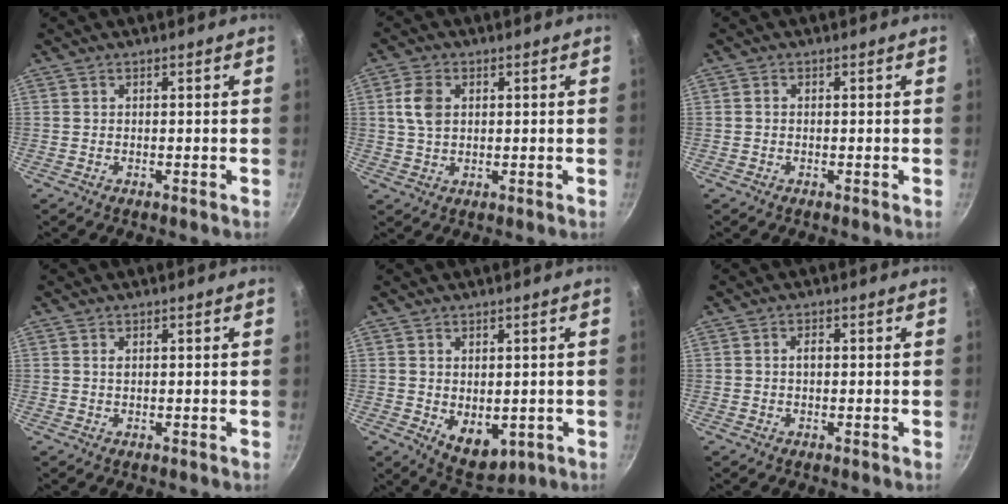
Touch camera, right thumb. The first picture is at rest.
{"total": 5.6, "force": [1.3, 3.9, 3.9], "torque": [-0.068, 0.001, 0.022]}
{"total": 0.7, "force": [-0.1, 0.6, 0.4], "torque": [-0.006, 0.004, -0.003]}
{"total": 0.6, "force": [0.2, 0.3, 0.5], "torque": [-0.009, 0.000, 0.004]}
{"total": 7.0, "force": [-0.6, 4.7, 5.2], "torque": [-0.055, -0.013, 0.010]}
{"total": 1.6, "force": [0.0, 1.0, 1.2], "torque": [-0.018, 0.007, 0.000]}